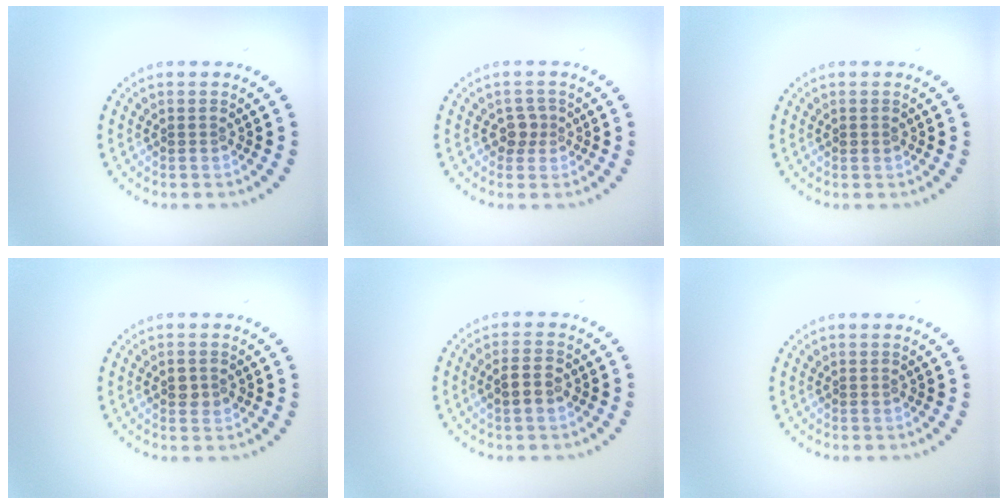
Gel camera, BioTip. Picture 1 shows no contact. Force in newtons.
{"total": 1.6, "press": 1.3, "slide": 1.0}
{"total": 0.7, "press": 0.7, "slide": 0.1}
{"total": 1.5, "press": 1.4, "slide": 0.3}
{"total": 2.5, "press": 2.4, "slide": 0.5}
{"total": 0.0}